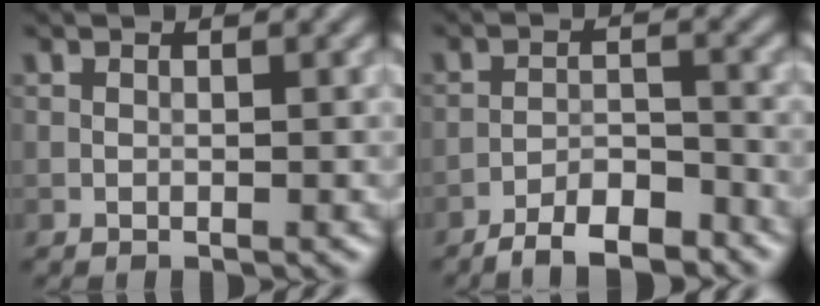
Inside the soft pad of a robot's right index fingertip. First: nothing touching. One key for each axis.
{"total": 5.1, "fx": -4.2, "fy": 1.4, "fz": 2.5, "tx": -0.038, "ty": 0.004, "tz": -0.076}